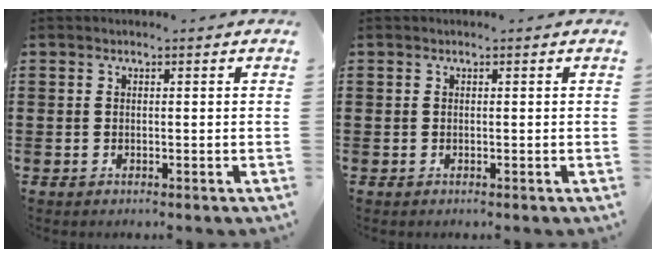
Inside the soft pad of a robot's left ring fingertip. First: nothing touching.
{"total": 0.0}